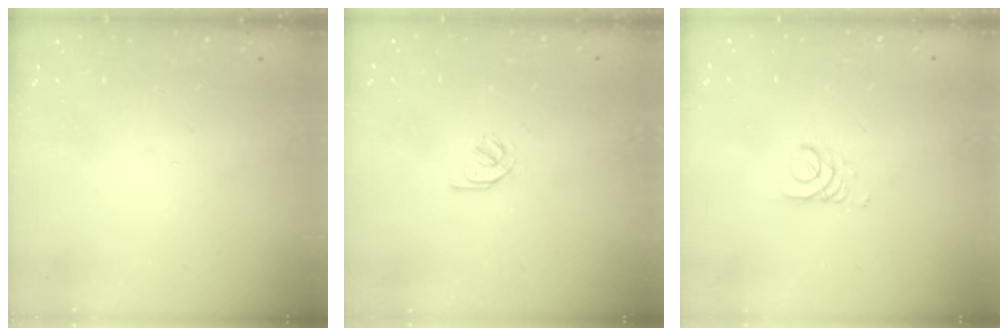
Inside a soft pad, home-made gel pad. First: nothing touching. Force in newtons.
{"total": 2.1, "press": 2.0, "slide": 0.7}
{"total": 2.7, "press": 2.7, "slide": 0.3}